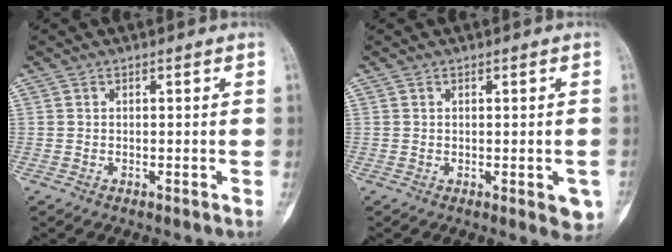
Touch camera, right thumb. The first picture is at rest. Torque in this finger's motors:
{"motor_torque": [0.85, 0.65, 0.76, -0.37, 0.28]}